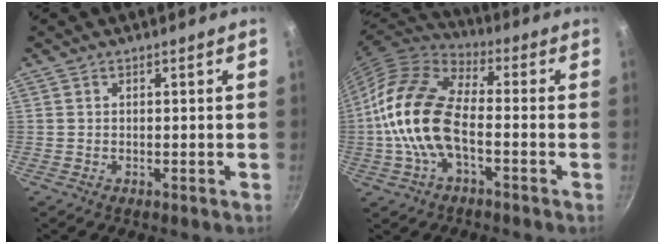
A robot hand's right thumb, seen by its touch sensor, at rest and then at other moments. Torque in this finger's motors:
{"motor_torque": [-0.23, 1.52, 2.05, -0.72, 0.64]}